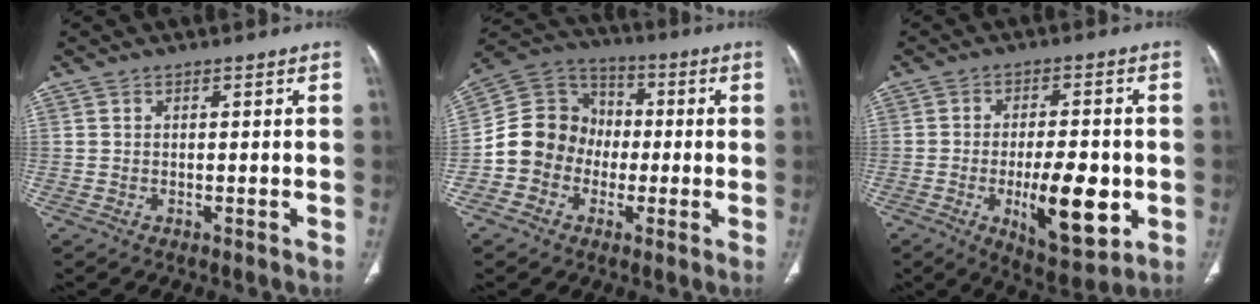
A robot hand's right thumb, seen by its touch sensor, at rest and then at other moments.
{"total": 12.1, "force": [-2.4, 11.0, 4.3], "torque": [-0.043, 0.040, -0.054]}
{"total": 14.0, "force": [-3.4, 5.5, 12.4], "torque": [-0.173, -0.004, -0.041]}